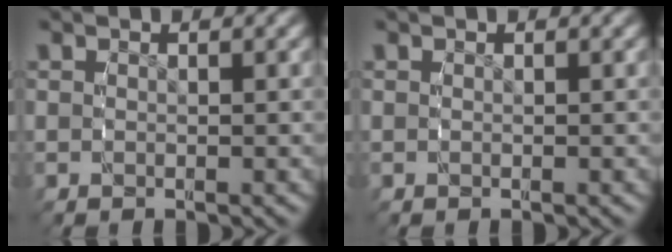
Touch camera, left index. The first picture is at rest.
{"total": 0.0}